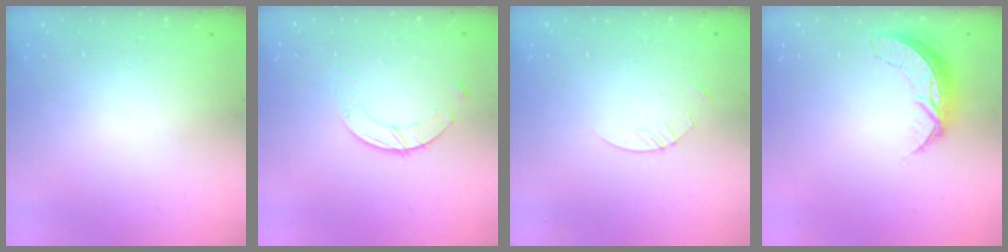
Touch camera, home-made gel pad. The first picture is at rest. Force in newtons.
{"total": 5.1, "press": 5.1, "slide": 0.6}
{"total": 1.4, "press": 1.4, "slide": 0.2}
{"total": 7.2, "press": 7.2, "slide": 0.5}